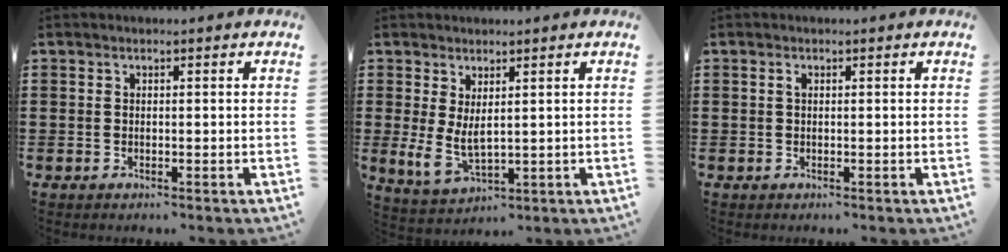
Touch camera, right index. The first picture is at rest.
{"total": 5.4, "force": [1.0, 2.7, 4.6], "torque": [-0.116, -0.009, 0.015]}
{"total": 0.6, "force": [0.2, 0.3, 0.5], "torque": [-0.011, 0.000, 0.003]}